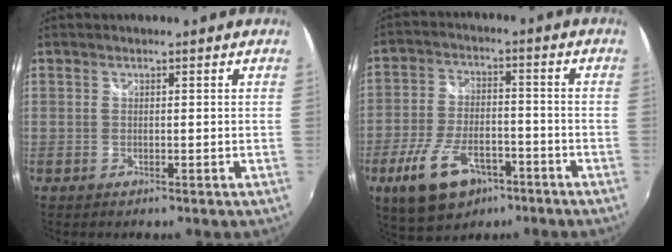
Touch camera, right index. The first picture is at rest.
{"total": 14.2, "force": [-7.8, 7.5, 9.3], "torque": [-0.200, -0.015, -0.132]}